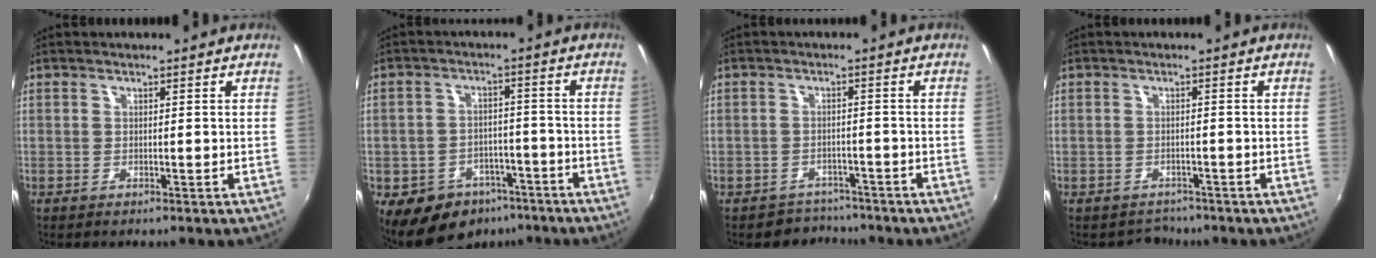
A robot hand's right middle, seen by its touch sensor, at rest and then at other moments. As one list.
[{"total": 12.6, "force": [-7.6, 8.9, 4.5], "torque": [-0.115, 0.012, -0.092]}, {"total": 4.4, "force": [-3.7, 2.4, -0.5], "torque": [0.000, 0.012, -0.060]}, {"total": 2.7, "force": [-2.2, 1.5, -0.5], "torque": [-0.002, 0.002, -0.035]}]